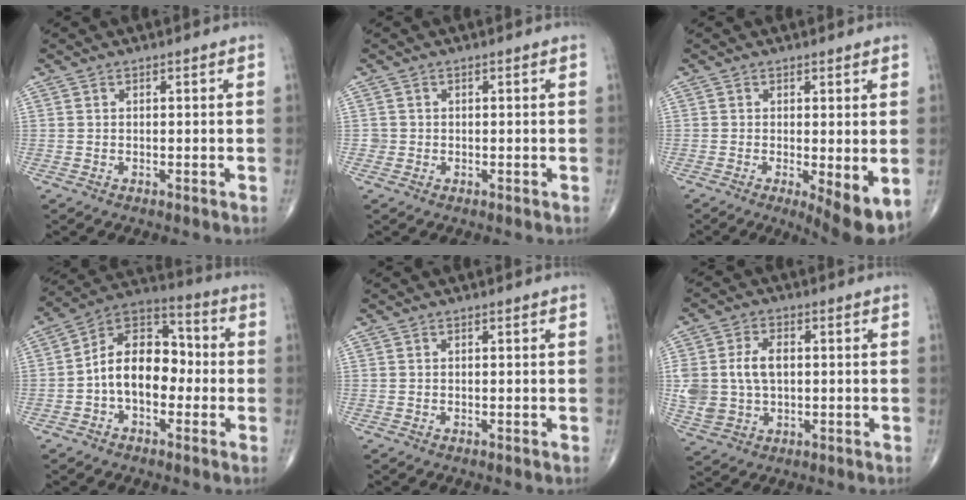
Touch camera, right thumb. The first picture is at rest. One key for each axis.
{"total": 1.0, "fx": -0.2, "fy": 0.9, "fz": 0.0, "tx": 0.005, "ty": 0.005, "tz": -0.004}
{"total": 6.6, "fx": -1.3, "fy": 2.0, "fz": 6.2, "tx": -0.090, "ty": -0.020, "tz": -0.017}
{"total": 13.4, "fx": -1.8, "fy": 8.8, "fz": 9.9, "tx": -0.136, "ty": 0.044, "tz": -0.046}
{"total": 0.0}
{"total": 9.9, "fx": 0.7, "fy": 6.8, "fz": 7.1, "tx": -0.142, "ty": 0.008, "tz": 0.022}